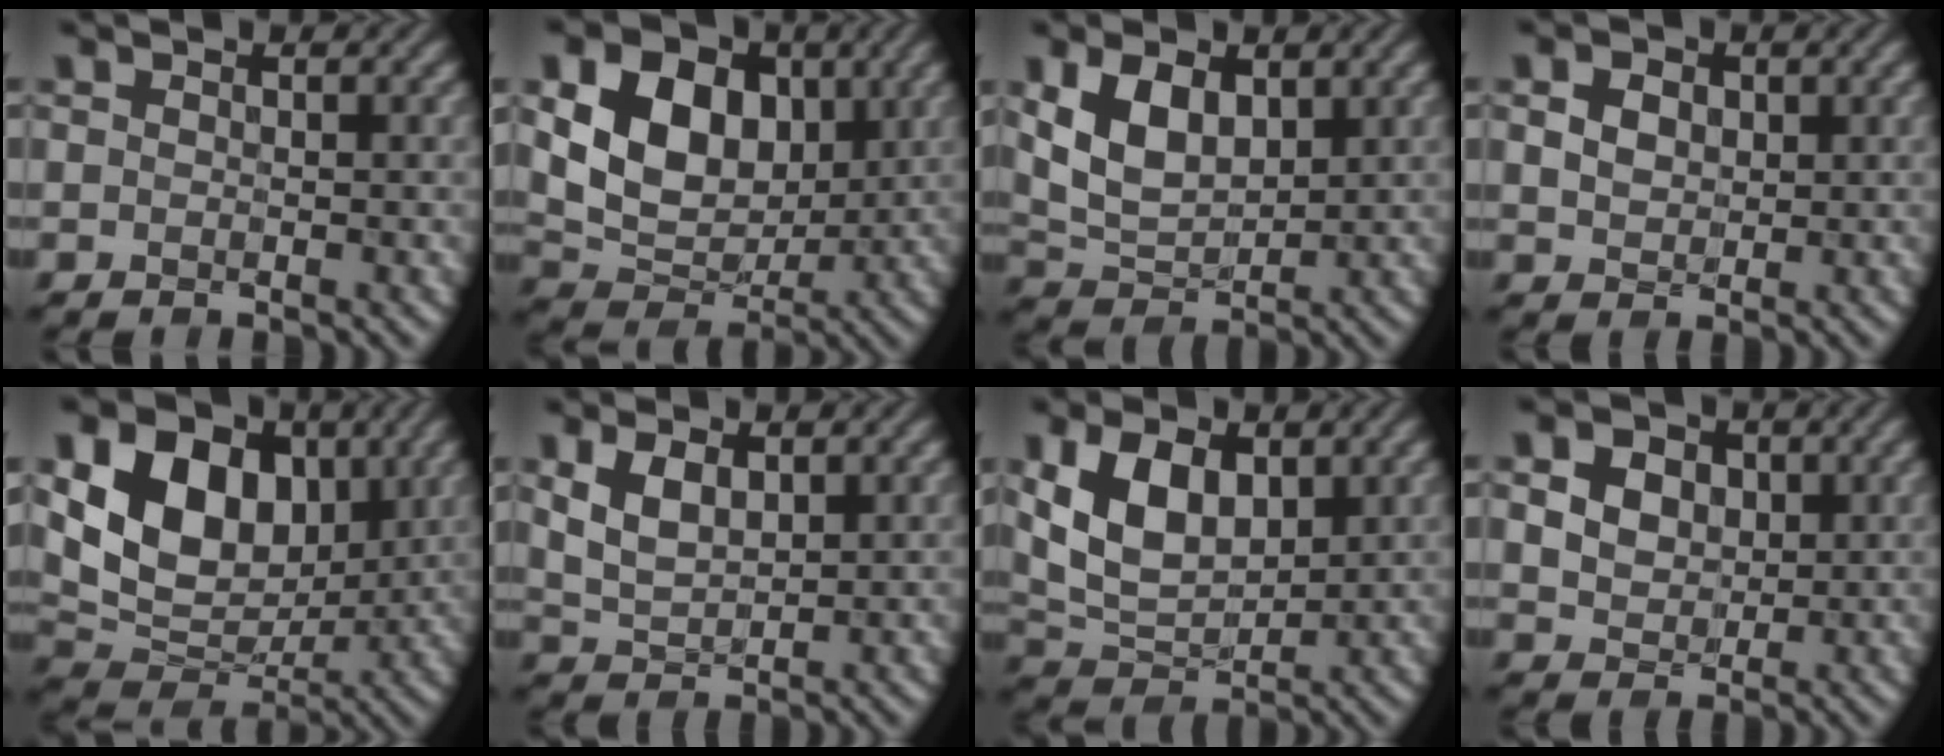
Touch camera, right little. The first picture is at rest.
{"total": 8.2, "force": [1.3, 6.0, 5.5], "torque": [-0.114, -0.010, 0.024]}
{"total": 4.9, "force": [1.2, 2.9, 3.7], "torque": [-0.084, -0.006, 0.030]}
{"total": 2.0, "force": [0.1, 1.6, 1.1], "torque": [-0.034, -0.001, 0.005]}
{"total": 10.4, "force": [2.2, 7.4, 6.9], "torque": [-0.136, 0.000, 0.040]}
{"total": 2.7, "force": [0.7, 1.5, 2.2], "torque": [-0.062, -0.004, 0.026]}
{"total": 6.1, "force": [1.3, 3.8, 4.7], "torque": [-0.104, -0.006, 0.030]}
{"total": 6.9, "force": [2.5, 5.3, 3.6], "torque": [-0.093, 0.022, 0.036]}